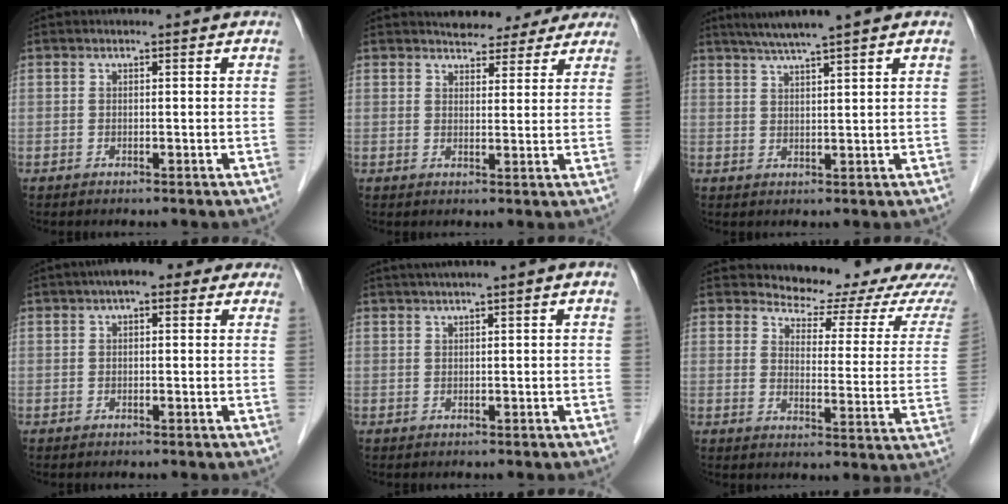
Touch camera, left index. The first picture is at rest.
{"total": 9.4, "force": [8.3, 3.5, 2.6], "torque": [-0.015, 0.012, 0.090]}
{"total": 6.5, "force": [5.1, -0.7, 4.0], "torque": [-0.070, 0.021, 0.084]}
{"total": 5.9, "force": [3.2, 2.7, 4.2], "torque": [-0.051, 0.039, 0.033]}
{"total": 3.4, "force": [1.5, 0.0, 3.1], "torque": [-0.054, 0.016, 0.025]}
{"total": 13.0, "force": [12.2, 3.0, 3.5], "torque": [-0.026, -0.035, 0.126]}